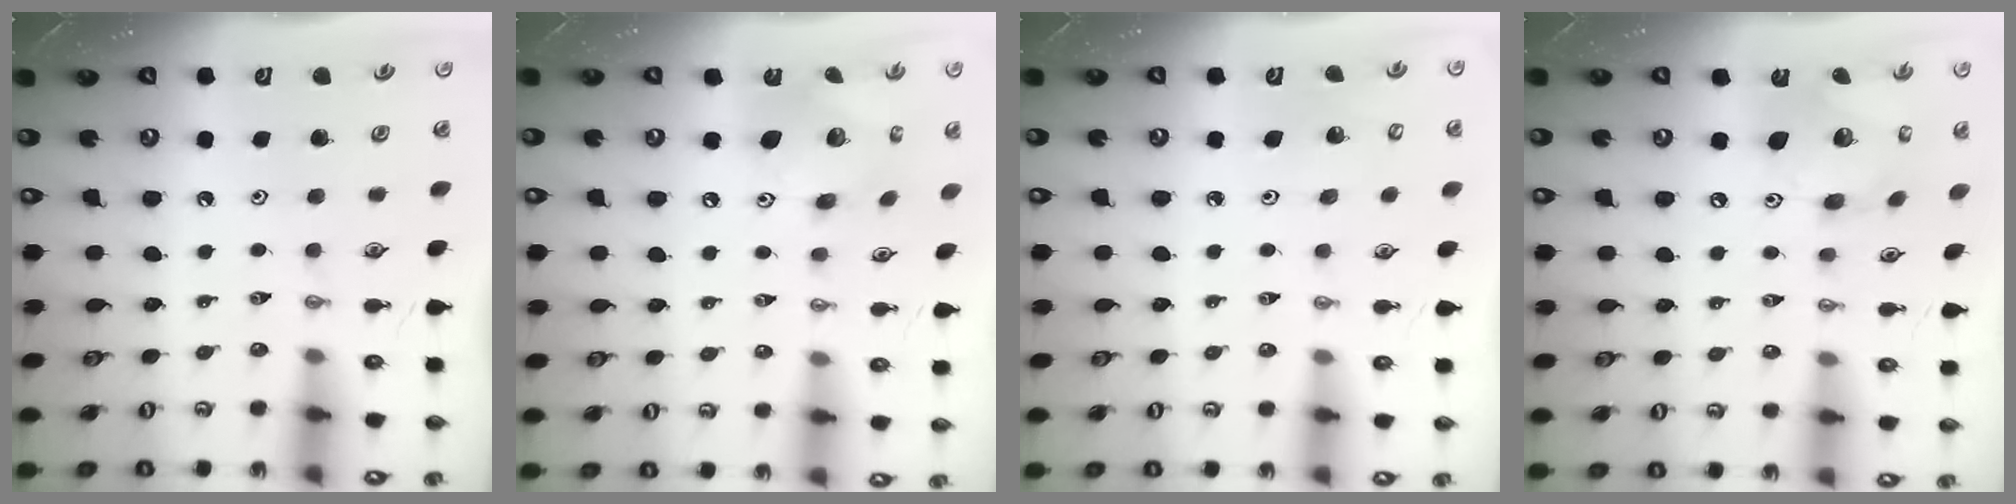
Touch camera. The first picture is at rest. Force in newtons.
{"total": 14.6, "press": 14.5, "slide": 1.2}
{"total": 5.3, "press": 5.3, "slide": 0.5}
{"total": 15.6, "press": 15.5, "slide": 1.6}